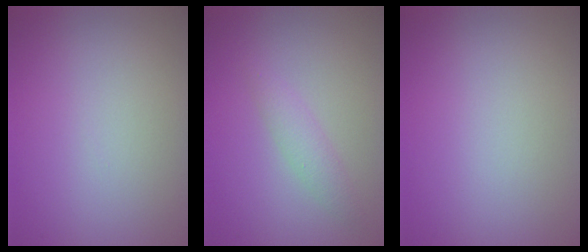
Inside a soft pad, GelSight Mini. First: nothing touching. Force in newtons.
{"total": 1.6, "press": 1.6, "slide": 0.0}
{"total": 0.0}